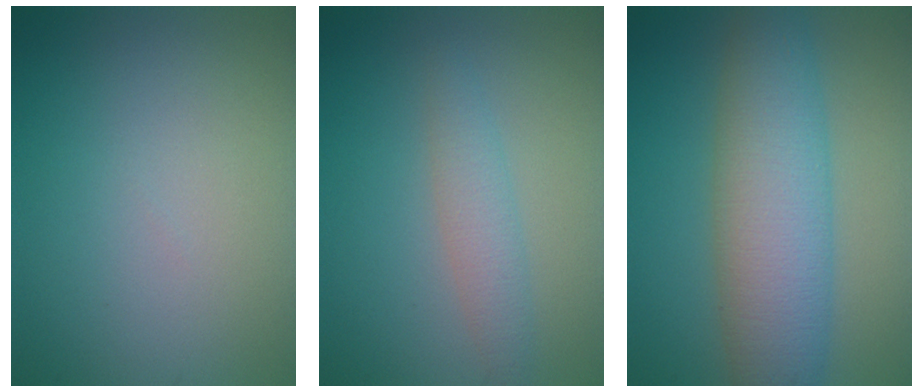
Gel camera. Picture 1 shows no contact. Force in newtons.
{"total": 2.1, "press": 2.1, "slide": 0.1}
{"total": 8.0, "press": 8.0, "slide": 0.3}